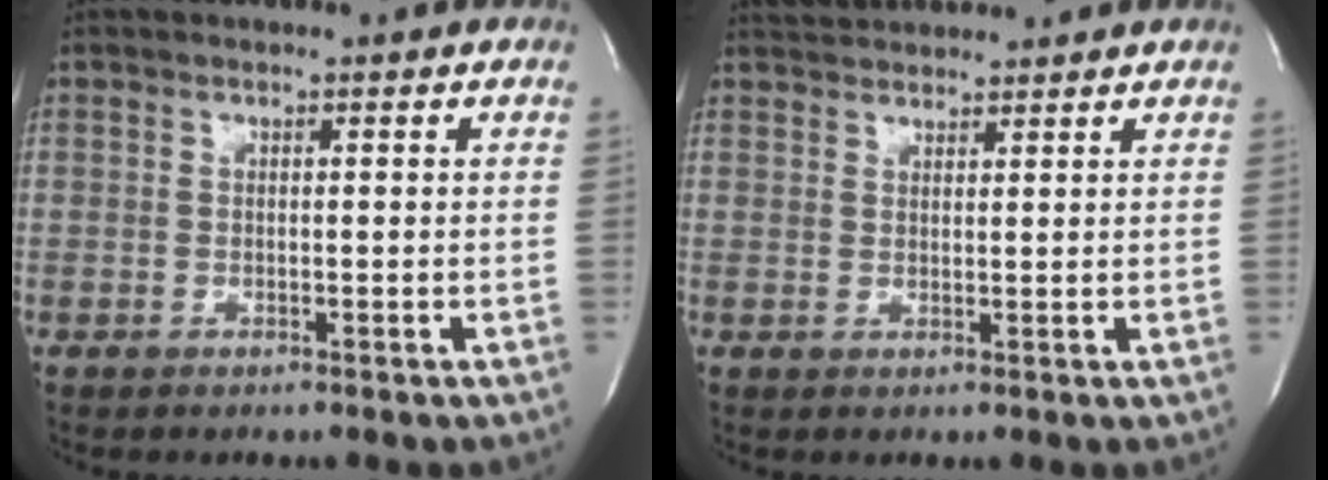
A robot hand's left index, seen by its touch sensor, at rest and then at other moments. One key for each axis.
{"total": 5.2, "fx": 5.1, "fy": 0.7, "fz": 0.8, "tx": -0.017, "ty": 0.032, "tz": 0.080}